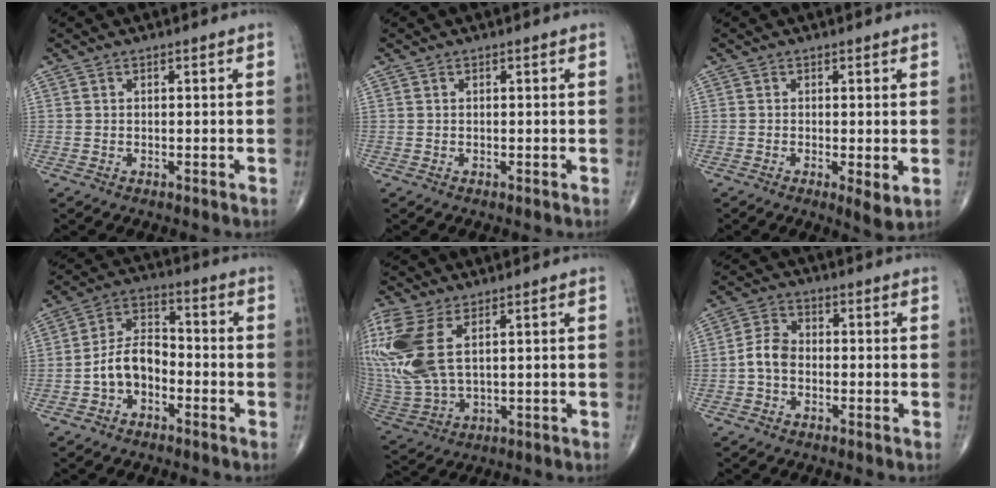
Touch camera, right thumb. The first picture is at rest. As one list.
[{"total": 0.0}, {"total": 3.4, "force": [-0.5, 1.0, 3.3], "torque": [-0.057, -0.014, -0.012]}, {"total": 8.6, "force": [-2.9, 5.6, 5.8], "torque": [-0.095, 0.042, -0.066]}, {"total": 17.4, "force": [5.3, 8.7, 14.1], "torque": [-0.356, -0.012, 0.114]}, {"total": 4.8, "force": [-1.2, 3.3, 3.2], "torque": [-0.057, 0.016, -0.033]}]